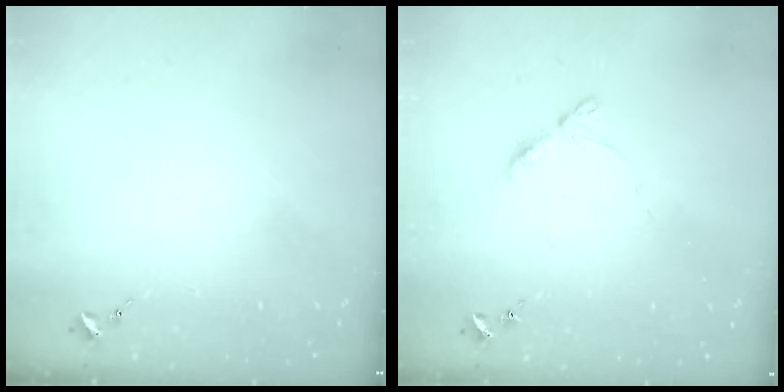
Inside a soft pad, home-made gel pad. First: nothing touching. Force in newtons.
{"total": 6.9, "press": 6.8, "slide": 0.7}